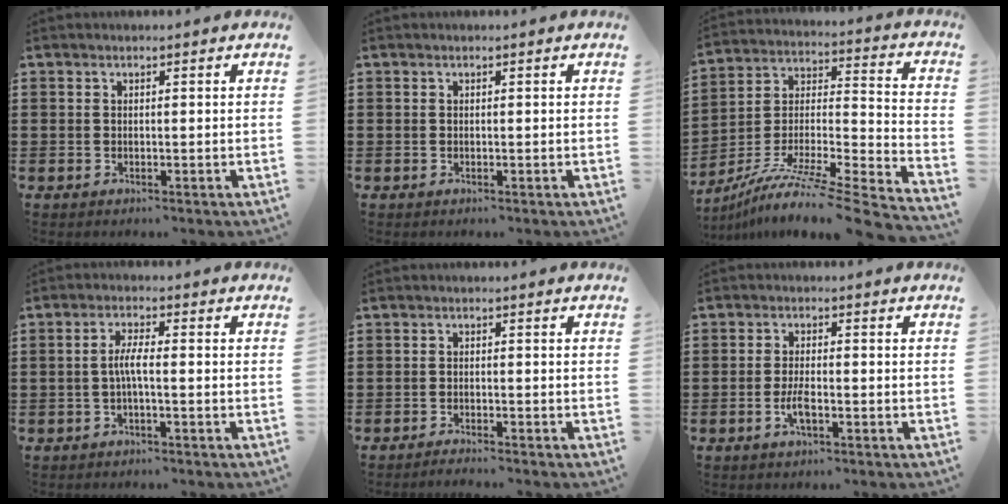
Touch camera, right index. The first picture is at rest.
{"total": 0.0}
{"total": 8.8, "force": [-6.9, 0.3, 5.3], "torque": [-0.098, -0.010, -0.140]}
{"total": 3.2, "force": [-0.8, 0.4, 3.1], "torque": [-0.071, -0.004, -0.020]}
{"total": 1.4, "force": [-1.4, -0.2, 0.2], "torque": [-0.005, 0.003, -0.027]}
{"total": 3.2, "force": [-1.3, 0.9, 2.8], "torque": [-0.064, -0.004, -0.027]}